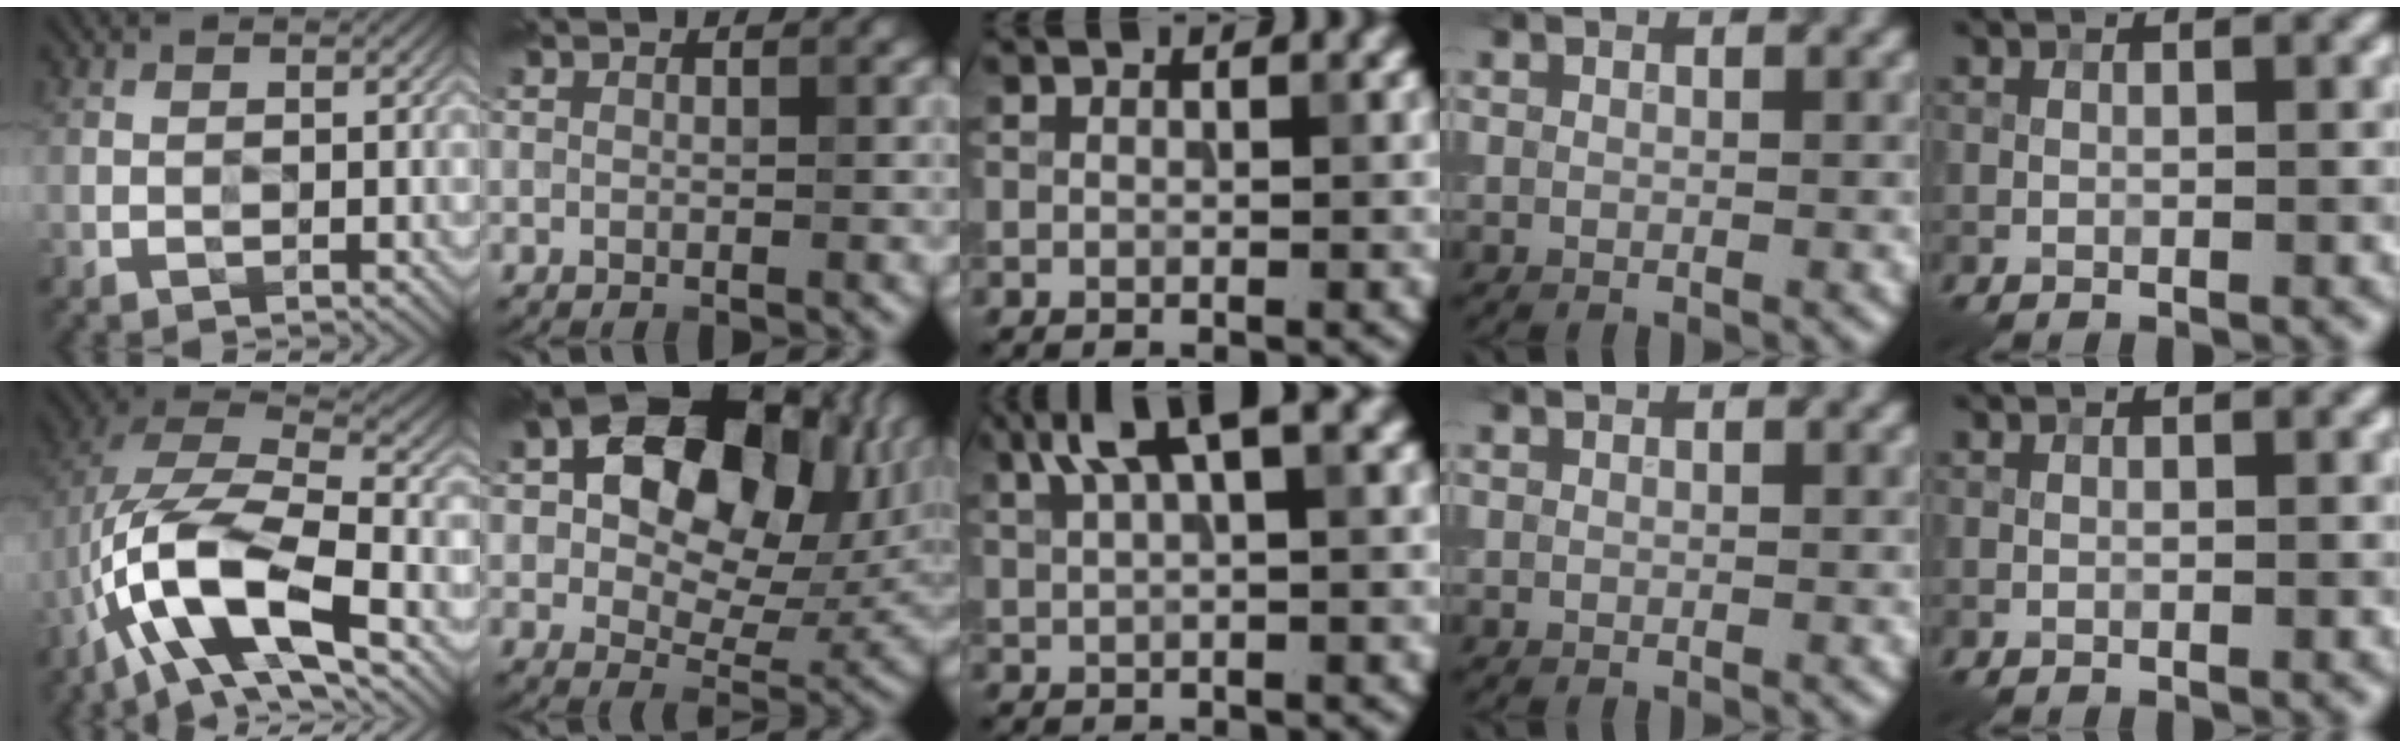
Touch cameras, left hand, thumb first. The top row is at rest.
{"thumb": {"total": 14.9, "force": [-6.3, 5.4, 12.3], "torque": [-0.249, 0.005, -0.120]}, "index": {"total": 15.7, "force": [3.8, 10.1, 11.4], "torque": [-0.139, 0.014, 0.062]}, "middle": {"total": 5.4, "force": [3.0, 1.3, 4.3], "torque": [-0.077, 0.016, 0.054]}}